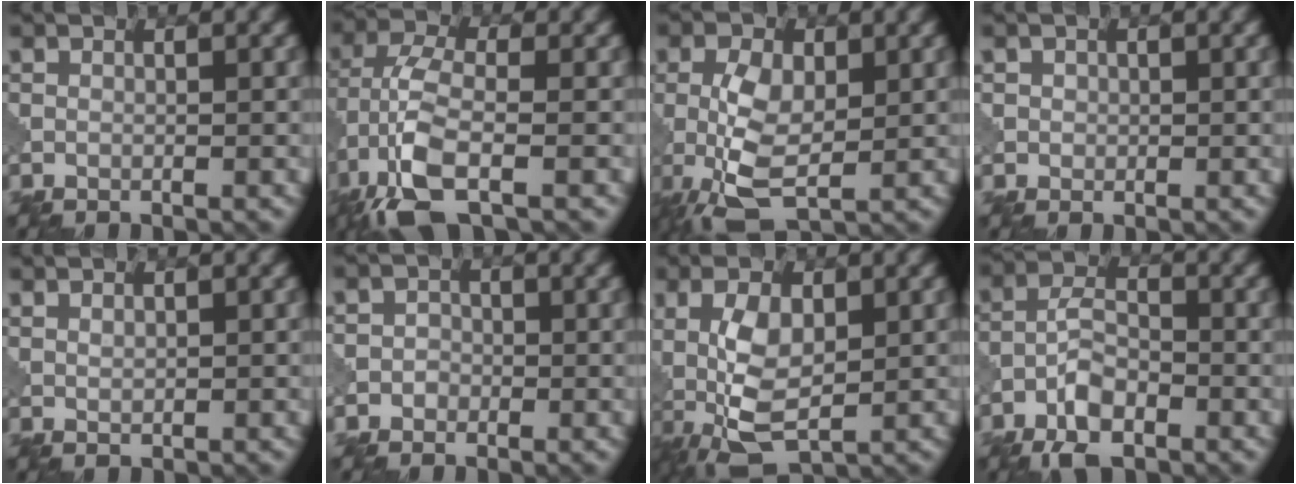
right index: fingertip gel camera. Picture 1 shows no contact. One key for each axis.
{"total": 7.7, "fx": -3.9, "fy": 2.5, "fz": 6.1, "tx": -0.137, "ty": 0.000, "tz": -0.090}
{"total": 6.0, "fx": -0.3, "fy": 3.0, "fz": 5.2, "tx": -0.115, "ty": -0.002, "tz": -0.008}
{"total": 0.8, "fx": 0.1, "fy": 0.8, "fz": 0.1, "tx": 0.004, "ty": -0.005, "tz": 0.003}
{"total": 0.9, "fx": 0.7, "fy": 0.3, "fz": 0.5, "tx": -0.015, "ty": -0.002, "tz": 0.016}
{"total": 1.7, "fx": -0.5, "fy": 1.6, "fz": 0.2, "tx": 0.019, "ty": 0.003, "tz": -0.020}
{"total": 6.9, "fx": 0.1, "fy": 3.2, "fz": 6.2, "tx": -0.130, "ty": 0.002, "tz": -0.002}
{"total": 5.0, "fx": -2.8, "fy": 2.2, "fz": 3.4, "tx": -0.062, "ty": 0.000, "tz": -0.062}